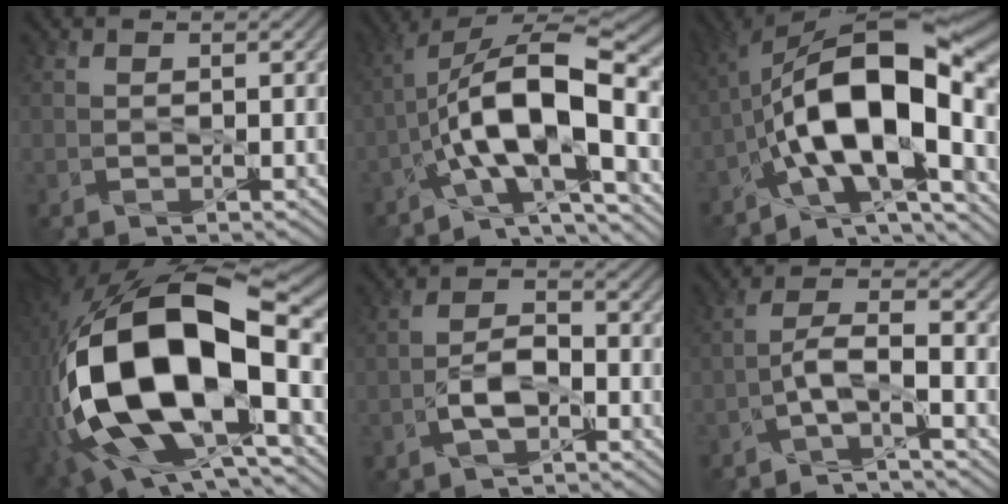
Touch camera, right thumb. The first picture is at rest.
{"total": 12.9, "force": [-4.0, 3.5, 11.8], "torque": [-0.204, 0.014, -0.076]}
{"total": 15.9, "force": [-4.3, 5.4, 14.3], "torque": [-0.228, 0.016, -0.080]}
{"total": 20.6, "force": [-2.9, 10.2, 17.7], "torque": [-0.403, -0.027, -0.022]}
{"total": 3.8, "force": [-1.9, 1.5, 2.9], "torque": [-0.054, 0.011, -0.036]}
{"total": 3.7, "force": [-2.5, 0.0, 2.7], "torque": [-0.052, 0.017, -0.052]}